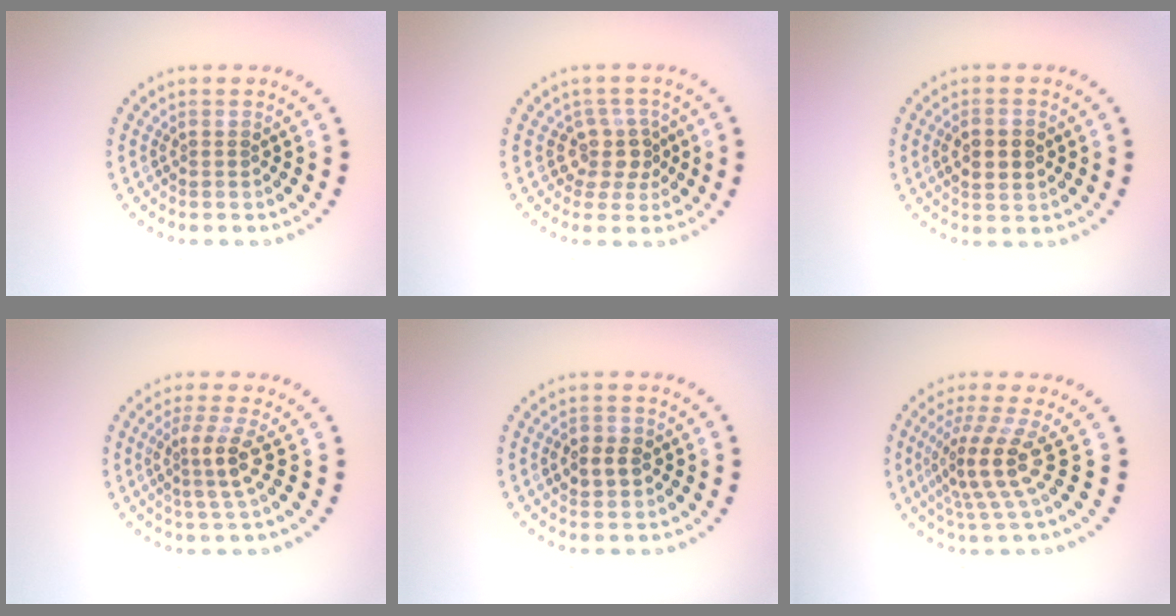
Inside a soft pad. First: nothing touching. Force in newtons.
{"total": 2.7, "press": 2.0, "slide": 1.8}
{"total": 2.6, "press": 2.6, "slide": 0.0}
{"total": 2.9, "press": 2.4, "slide": 1.7}
{"total": 2.4, "press": 2.3, "slide": 0.4}
{"total": 4.5, "press": 3.1, "slide": 3.3}